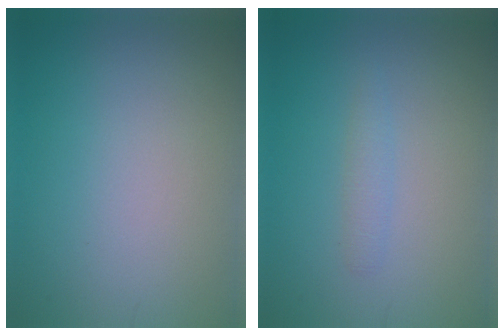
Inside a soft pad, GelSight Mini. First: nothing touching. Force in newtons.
{"total": 1.1, "press": 1.1, "slide": 0.1}